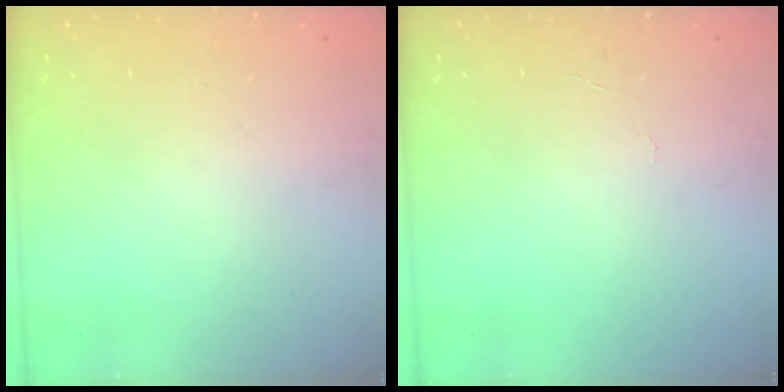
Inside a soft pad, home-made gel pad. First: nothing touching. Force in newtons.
{"total": 3.6, "press": 3.6, "slide": 0.3}